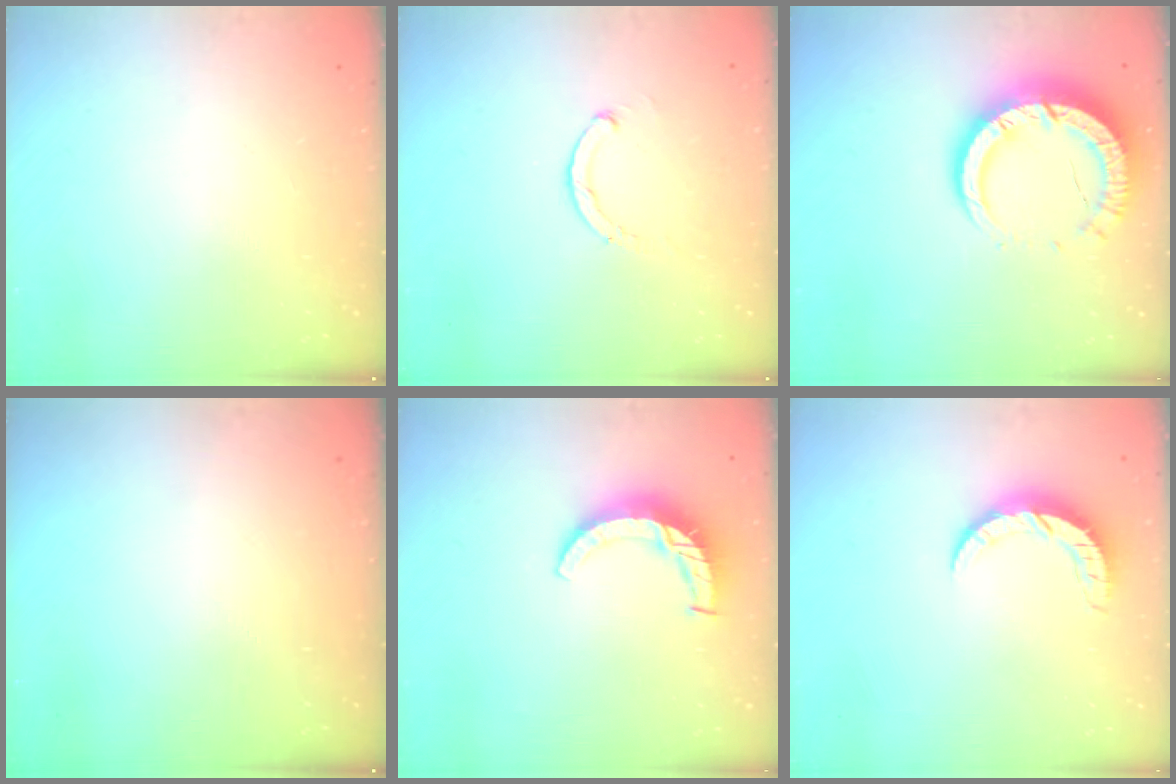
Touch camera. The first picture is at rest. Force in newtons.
{"total": 1.1, "press": 1.0, "slide": 0.3}
{"total": 11.1, "press": 11.1, "slide": 1.0}
{"total": 0.0}
{"total": 9.3, "press": 9.3, "slide": 0.5}
{"total": 8.7, "press": 8.6, "slide": 0.9}